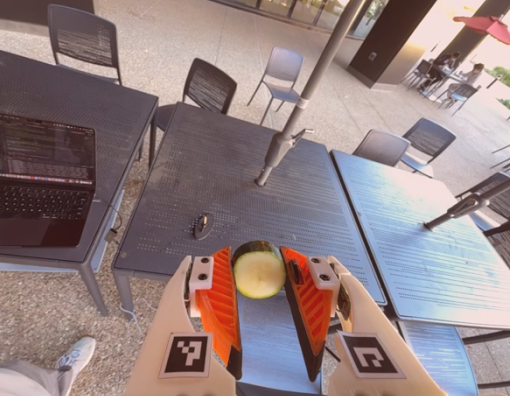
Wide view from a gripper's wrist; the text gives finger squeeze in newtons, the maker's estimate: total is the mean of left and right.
{"total": 10.5, "left": 10.1, "right": 11.0}